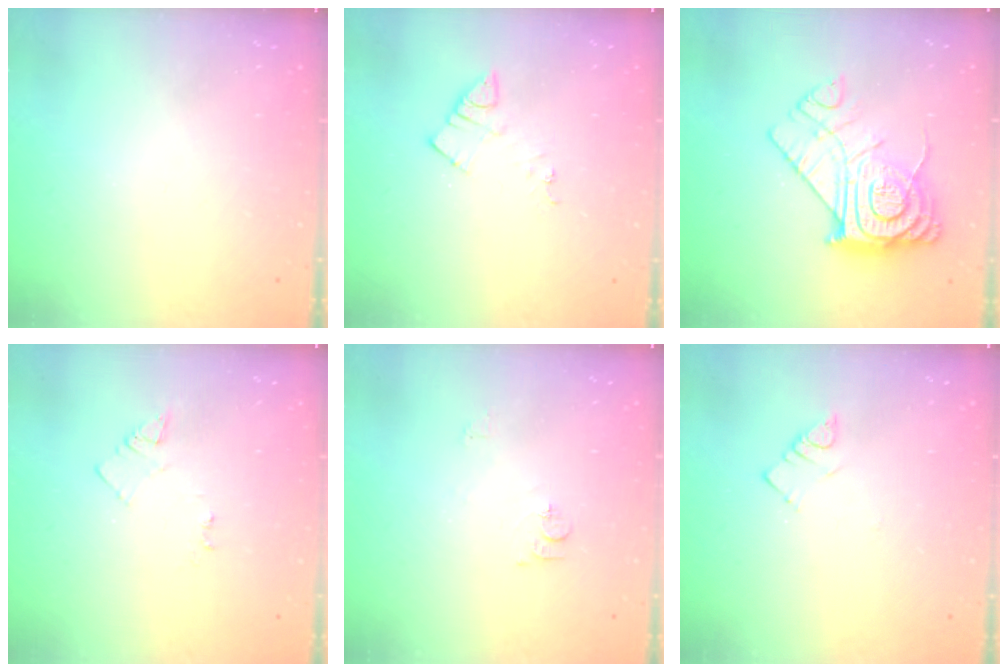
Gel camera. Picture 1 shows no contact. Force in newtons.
{"total": 5.2, "press": 5.2, "slide": 0.7}
{"total": 16.4, "press": 16.3, "slide": 1.7}
{"total": 3.8, "press": 3.8, "slide": 0.5}
{"total": 6.7, "press": 6.7, "slide": 0.8}
{"total": 3.4, "press": 3.3, "slide": 0.6}